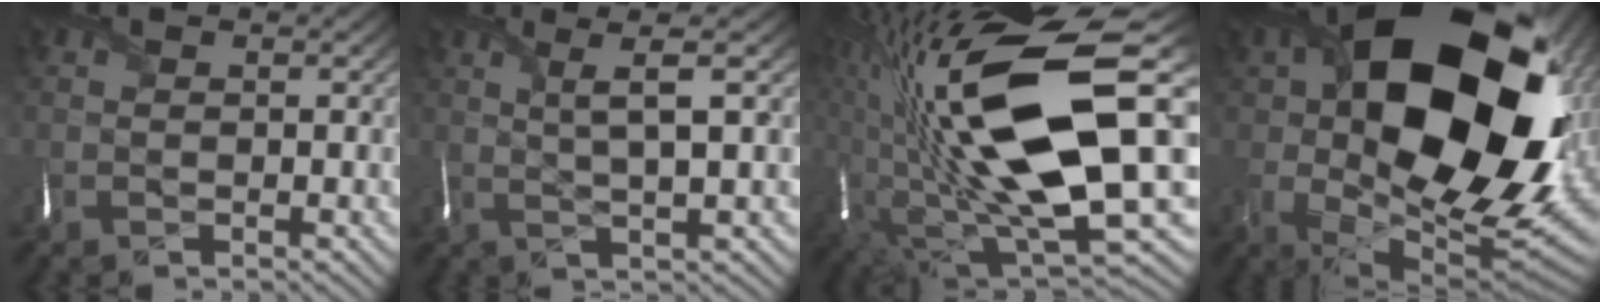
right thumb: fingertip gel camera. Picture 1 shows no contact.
{"total": 5.3, "force": [1.9, 0.5, 4.9], "torque": [-0.095, 0.009, 0.036]}
{"total": 21.2, "force": [3.1, 8.2, 19.3], "torque": [-0.375, -0.059, 0.072]}
{"total": 22.8, "force": [4.9, 14.8, 16.7], "torque": [-0.313, -0.018, 0.116]}